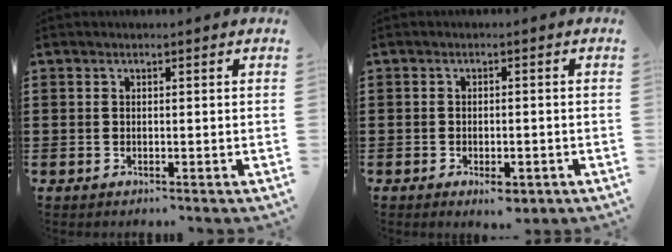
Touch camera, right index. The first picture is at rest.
{"total": 2.0, "force": [-1.3, 0.8, 1.3], "torque": [-0.024, 0.000, -0.025]}